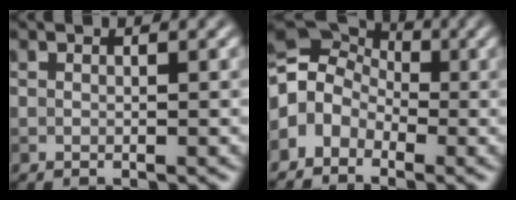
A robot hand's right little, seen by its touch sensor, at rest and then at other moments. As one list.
[{"total": 5.0, "force": [-1.7, 4.0, 2.5], "torque": [-0.048, 0.010, -0.055]}]